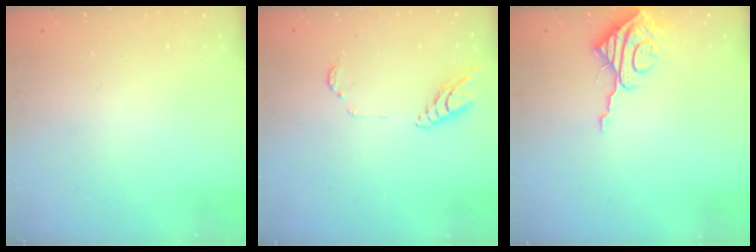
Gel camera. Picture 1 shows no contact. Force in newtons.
{"total": 10.2, "press": 10.2, "slide": 1.3}
{"total": 8.7, "press": 8.7, "slide": 0.4}